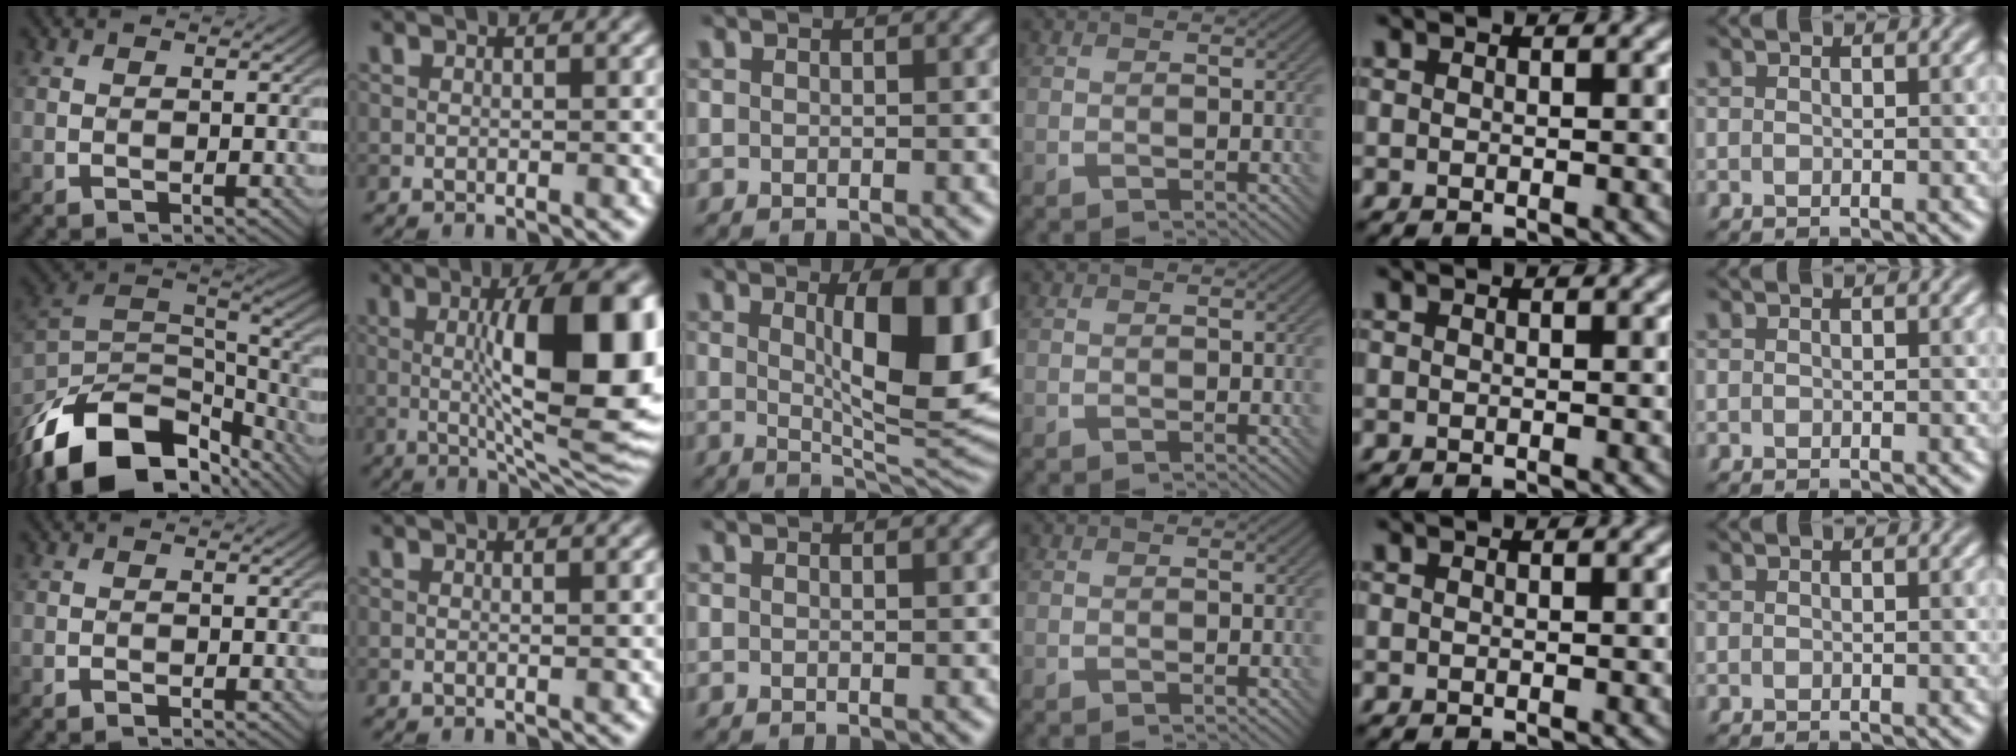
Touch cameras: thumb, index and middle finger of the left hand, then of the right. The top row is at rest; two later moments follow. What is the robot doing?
{"motion": "insert", "object": "bottle cap"}